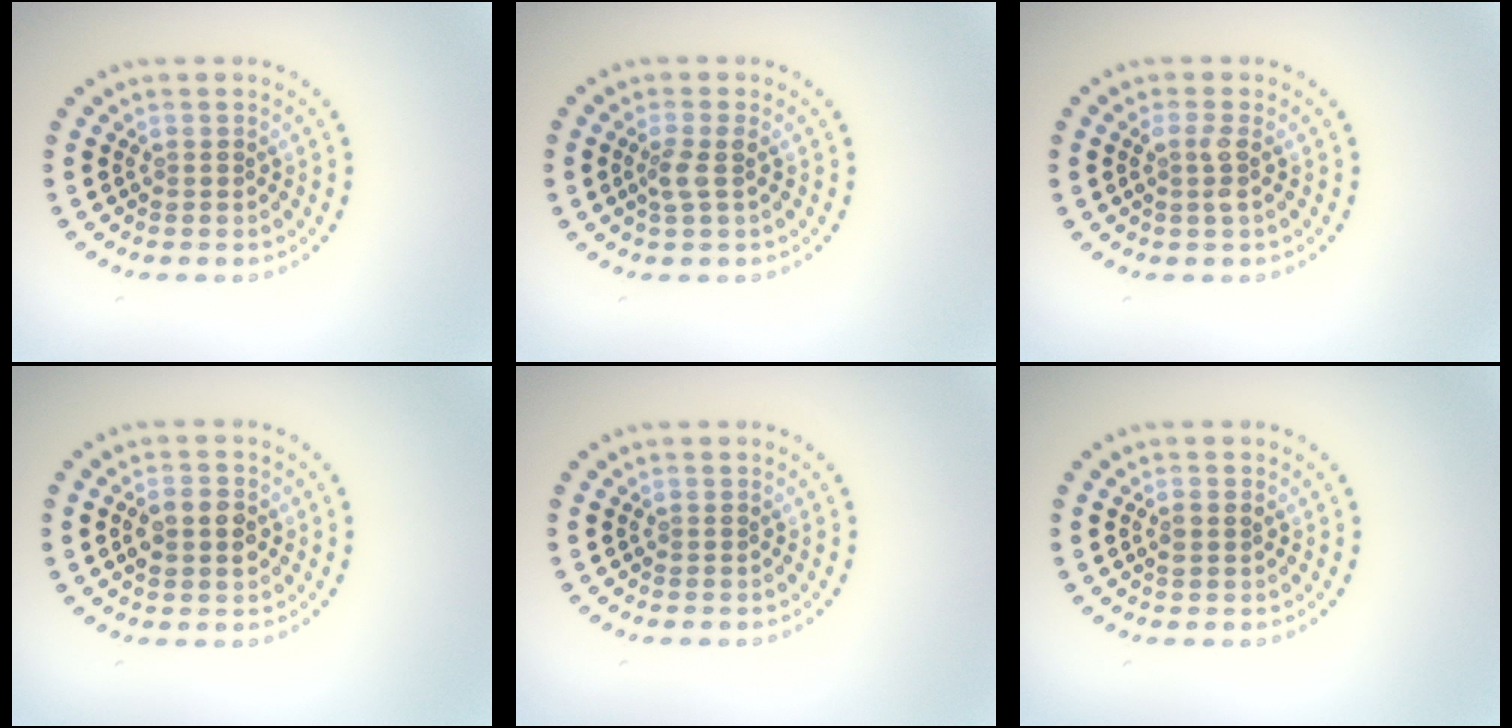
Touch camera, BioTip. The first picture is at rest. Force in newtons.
{"total": 1.8, "press": 1.6, "slide": 0.8}
{"total": 1.5, "press": 1.2, "slide": 0.9}
{"total": 2.9, "press": 2.9, "slide": 0.1}
{"total": 0.0}
{"total": 1.0, "press": 1.0, "slide": 0.1}